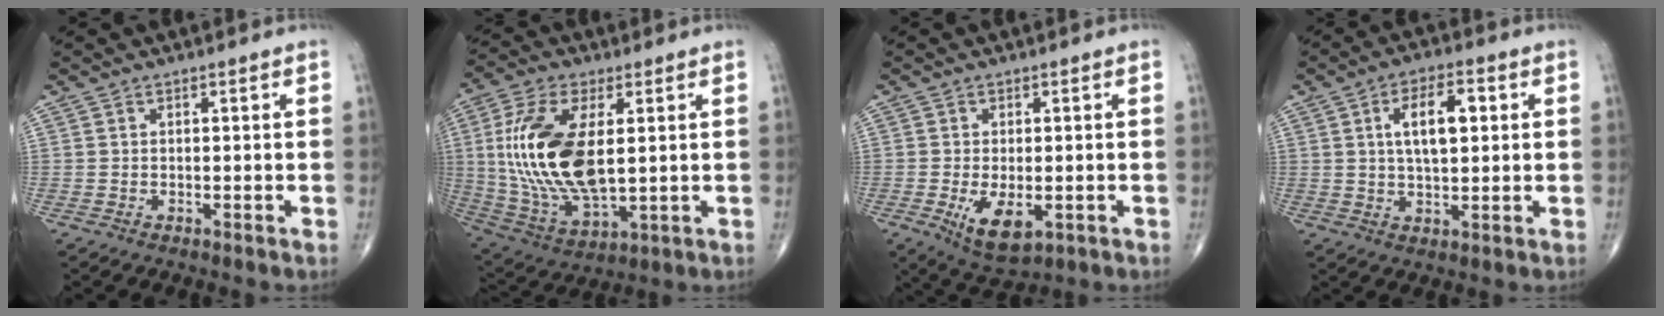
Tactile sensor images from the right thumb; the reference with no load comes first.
{"total": 20.2, "force": [2.4, 9.7, 17.5], "torque": [-0.361, -0.017, 0.055]}
{"total": 7.4, "force": [-2.0, 3.7, 6.1], "torque": [-0.101, -0.015, -0.023]}
{"total": 9.4, "force": [2.2, 4.2, 8.1], "torque": [-0.124, 0.006, 0.034]}